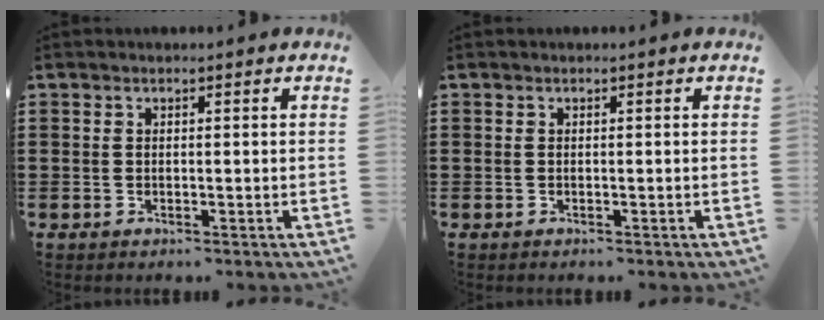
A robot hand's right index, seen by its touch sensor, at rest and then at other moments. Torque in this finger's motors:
{"motor_torque": [0.15, 0.10, 0.00, 0.01]}